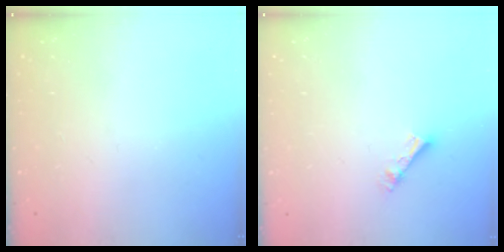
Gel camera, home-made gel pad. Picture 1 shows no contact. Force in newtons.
{"total": 4.4, "press": 4.4, "slide": 0.5}